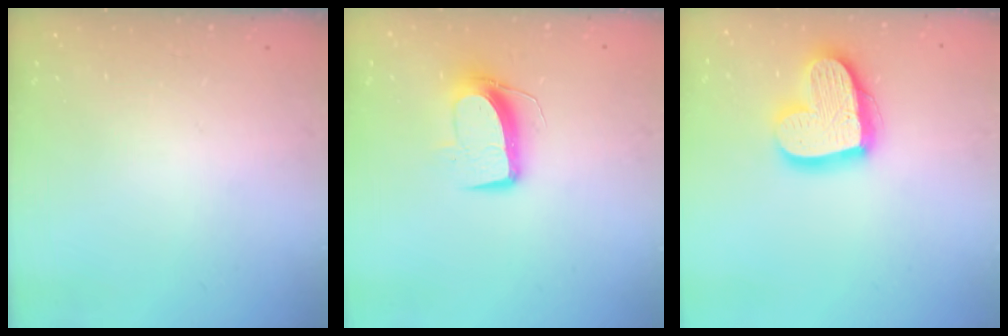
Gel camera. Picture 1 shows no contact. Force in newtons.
{"total": 10.5, "press": 10.5, "slide": 0.8}
{"total": 17.9, "press": 17.9, "slide": 1.4}